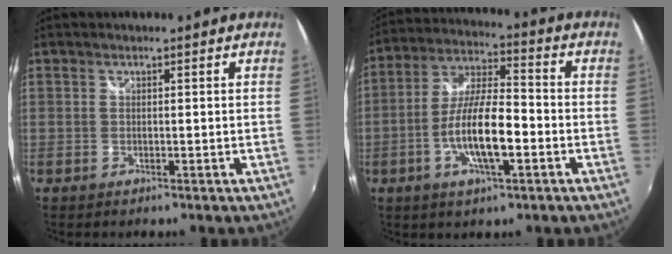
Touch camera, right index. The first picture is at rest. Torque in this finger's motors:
{"motor_torque": [1.77, -0.37, 1.00, 0.21]}